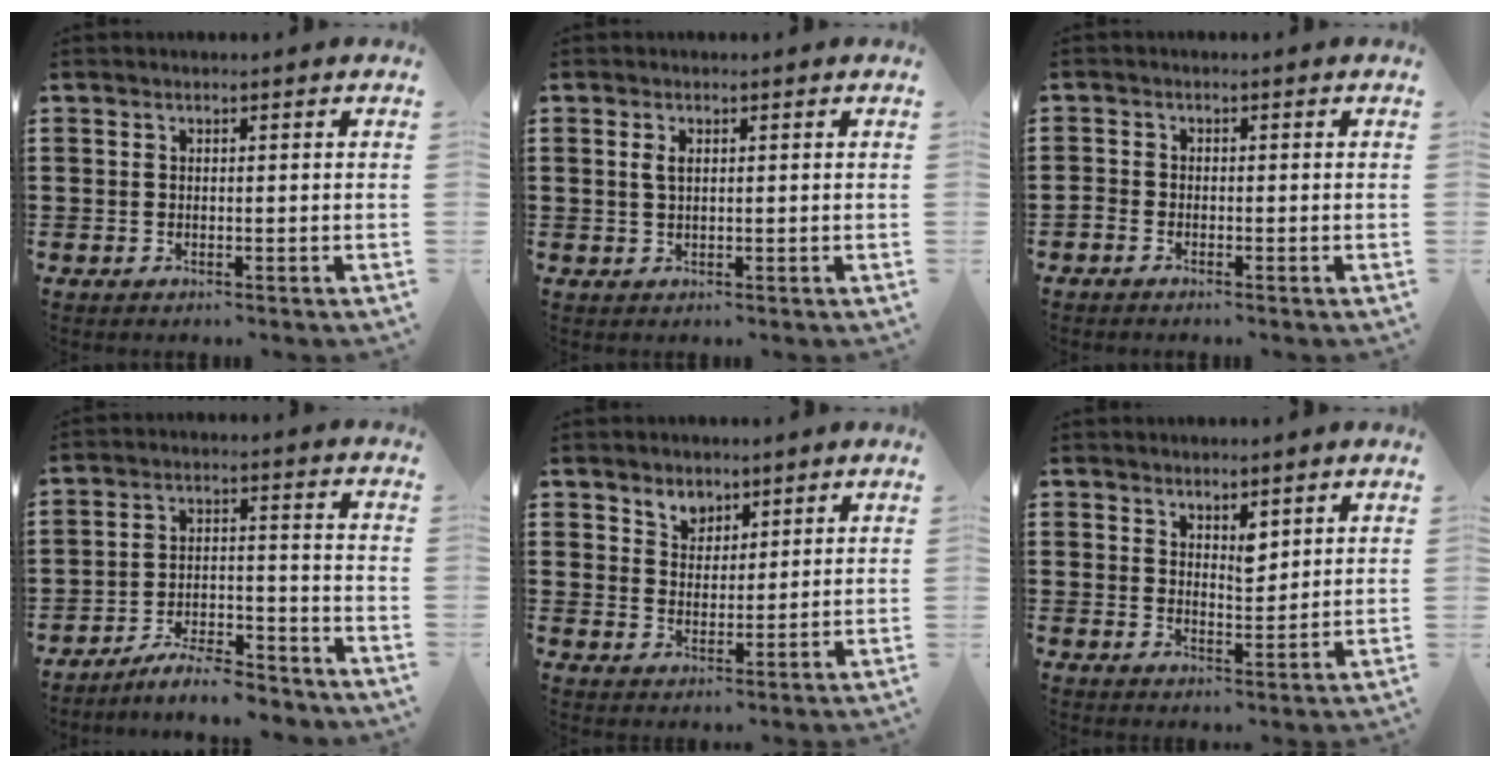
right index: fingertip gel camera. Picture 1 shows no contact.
{"total": 1.8, "force": [0.5, 0.8, 1.5], "torque": [-0.033, 0.005, 0.008]}
{"total": 1.2, "force": [-1.1, 0.3, 0.2], "torque": [-0.005, 0.002, -0.023]}
{"total": 6.6, "force": [-6.0, 0.7, 2.5], "torque": [-0.044, 0.007, -0.113]}
{"total": 3.7, "force": [2.8, 2.5, 0.2], "torque": [-0.019, 0.008, 0.053]}
{"total": 3.3, "force": [2.6, 1.5, 1.4], "torque": [-0.024, 0.001, 0.044]}